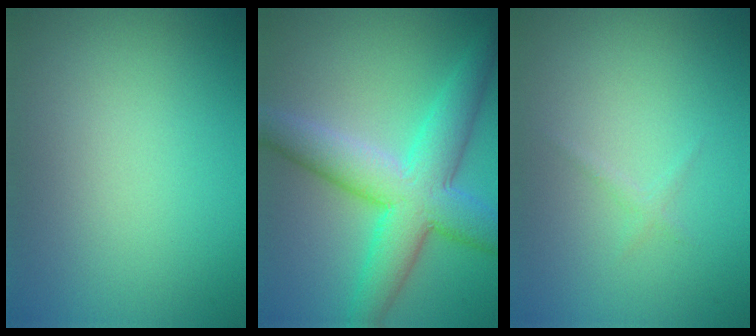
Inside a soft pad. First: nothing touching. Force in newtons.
{"total": 8.2, "press": 8.2, "slide": 0.1}
{"total": 0.6, "press": 0.6, "slide": 0.1}